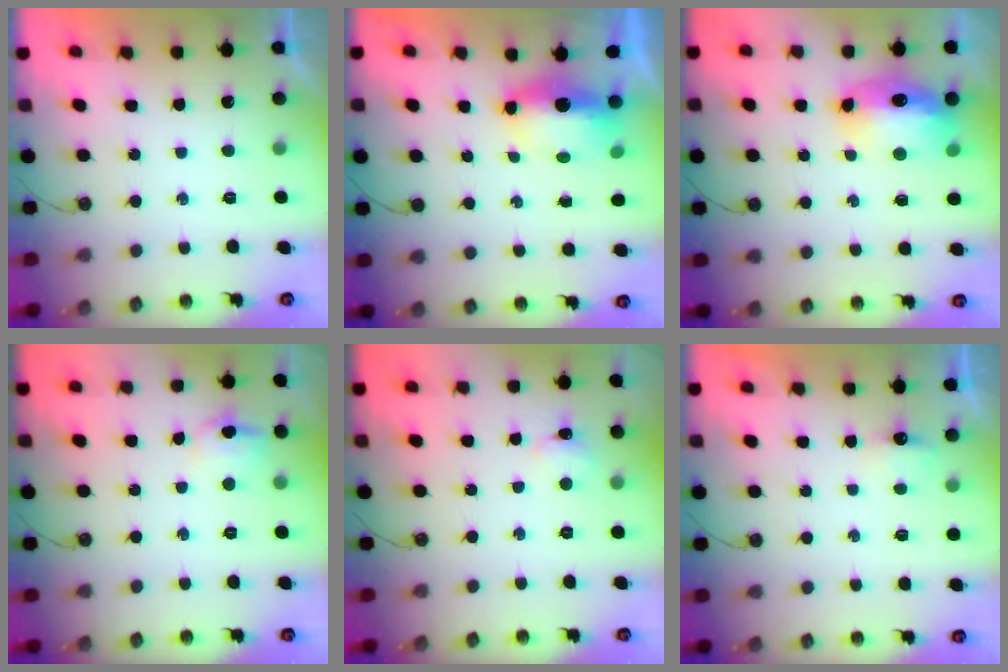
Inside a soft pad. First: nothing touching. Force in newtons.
{"total": 11.5, "press": 8.0, "slide": 8.3}
{"total": 13.8, "press": 13.8, "slide": 1.3}
{"total": 7.4, "press": 7.3, "slide": 1.3}
{"total": 2.7, "press": 2.6, "slide": 0.7}
{"total": 2.7, "press": 2.6, "slide": 0.4}